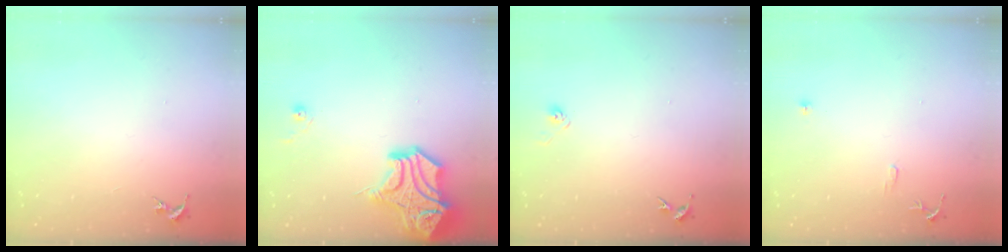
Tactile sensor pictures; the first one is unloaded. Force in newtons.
{"total": 21.1, "press": 21.0, "slide": 2.6}
{"total": 2.8, "press": 2.6, "slide": 1.1}
{"total": 7.1, "press": 7.1, "slide": 0.7}